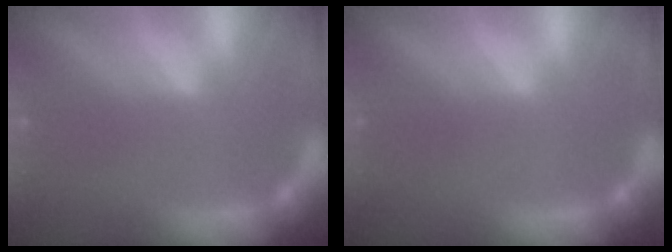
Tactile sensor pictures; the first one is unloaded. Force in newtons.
{"total": 0.0}